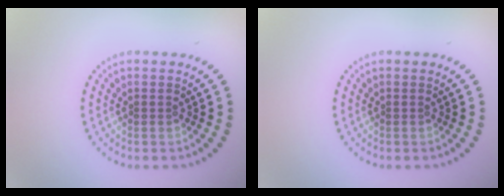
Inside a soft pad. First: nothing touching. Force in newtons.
{"total": 0.0}